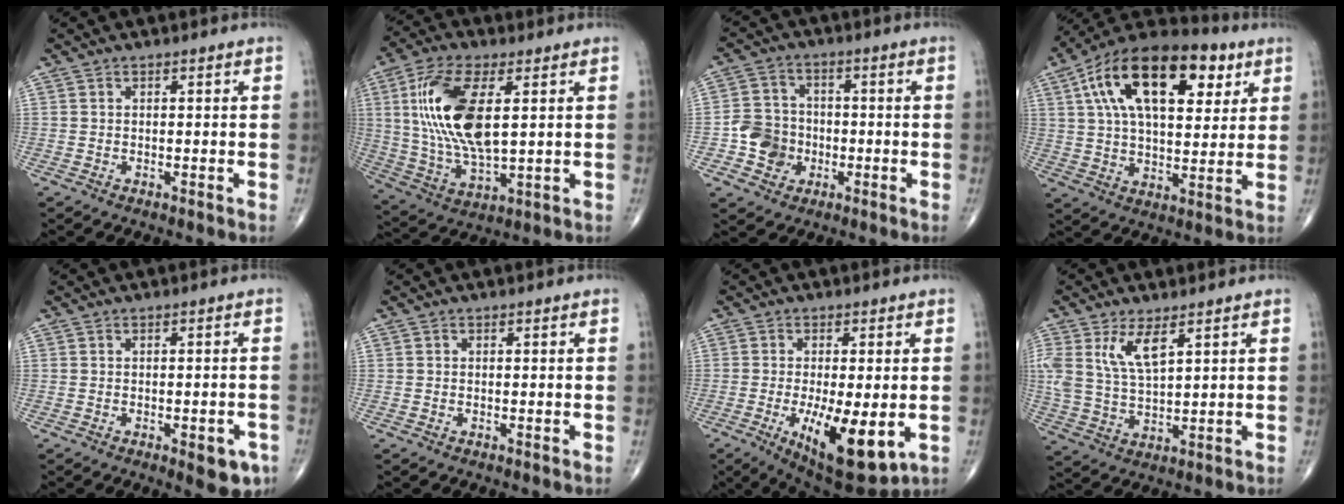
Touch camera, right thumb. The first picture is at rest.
{"total": 17.8, "force": [3.9, 7.5, 15.7], "torque": [-0.324, -0.015, 0.080]}
{"total": 7.7, "force": [-2.1, 6.9, 2.7], "torque": [-0.016, 0.019, -0.041]}
{"total": 24.0, "force": [9.0, 12.1, 18.6], "torque": [-0.303, 0.007, 0.145]}
{"total": 5.6, "force": [-2.5, 2.3, 4.4], "torque": [-0.035, 0.007, -0.025]}
{"total": 0.0}
{"total": 13.5, "force": [-3.5, 4.6, 12.2], "torque": [-0.193, -0.024, -0.041]}
{"total": 8.3, "force": [4.1, 3.3, 6.5], "torque": [-0.133, -0.015, 0.090]}